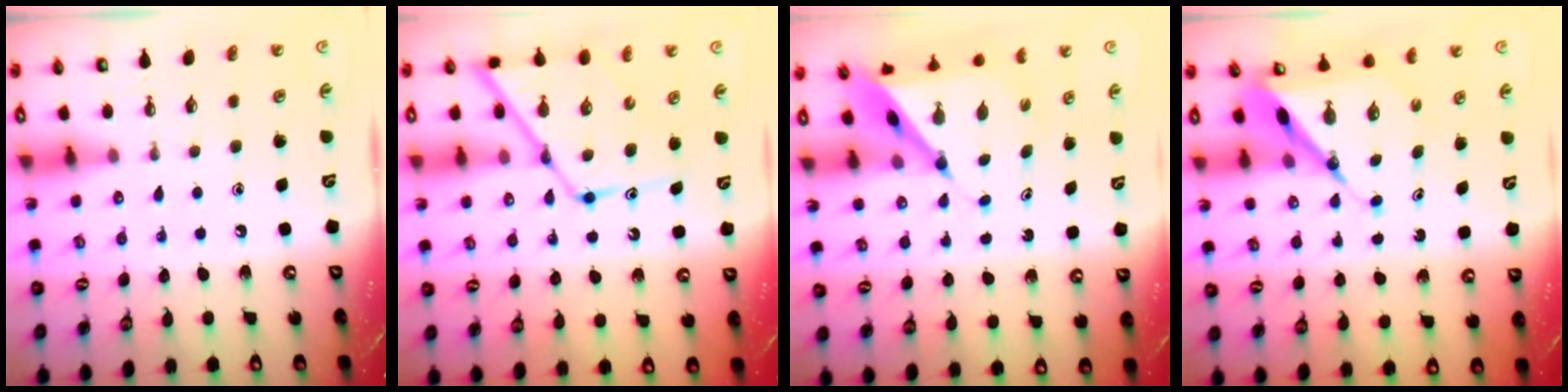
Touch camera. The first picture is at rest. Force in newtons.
{"total": 14.3, "press": 14.3, "slide": 1.3}
{"total": 7.0, "press": 7.0, "slide": 0.7}
{"total": 8.4, "press": 8.4, "slide": 0.6}